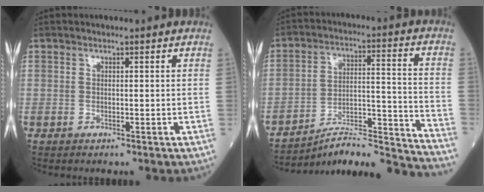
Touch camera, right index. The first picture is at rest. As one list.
[{"total": 19.9, "force": [-18.9, -1.3, 5.9], "torque": [-0.066, 0.018, -0.282]}]